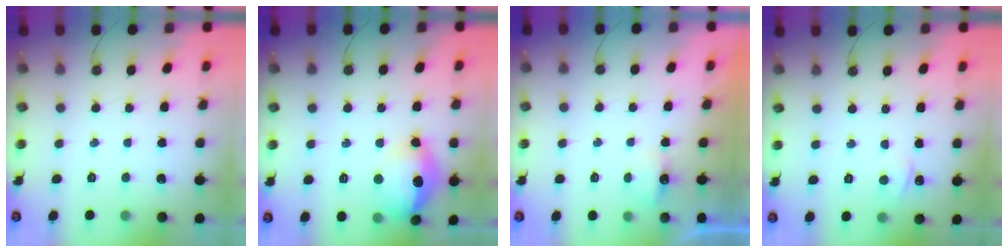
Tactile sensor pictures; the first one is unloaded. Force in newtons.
{"total": 15.8, "press": 15.7, "slide": 1.3}
{"total": 2.9, "press": 2.9, "slide": 0.3}
{"total": 2.4, "press": 2.4, "slide": 0.4}